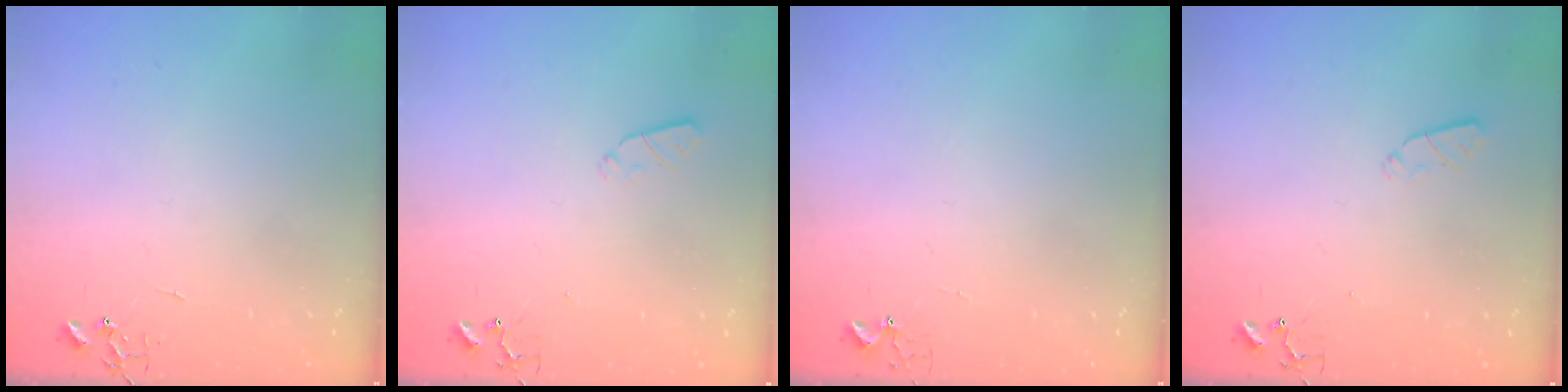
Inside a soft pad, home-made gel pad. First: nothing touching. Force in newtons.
{"total": 3.6, "press": 3.5, "slide": 0.6}
{"total": 2.7, "press": 2.7, "slide": 0.3}
{"total": 3.6, "press": 3.5, "slide": 0.6}